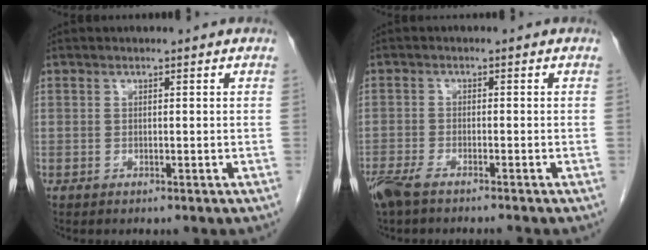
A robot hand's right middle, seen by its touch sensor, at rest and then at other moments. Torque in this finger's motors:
{"motor_torque": [0.10, -0.02, 0.05, 0.04]}